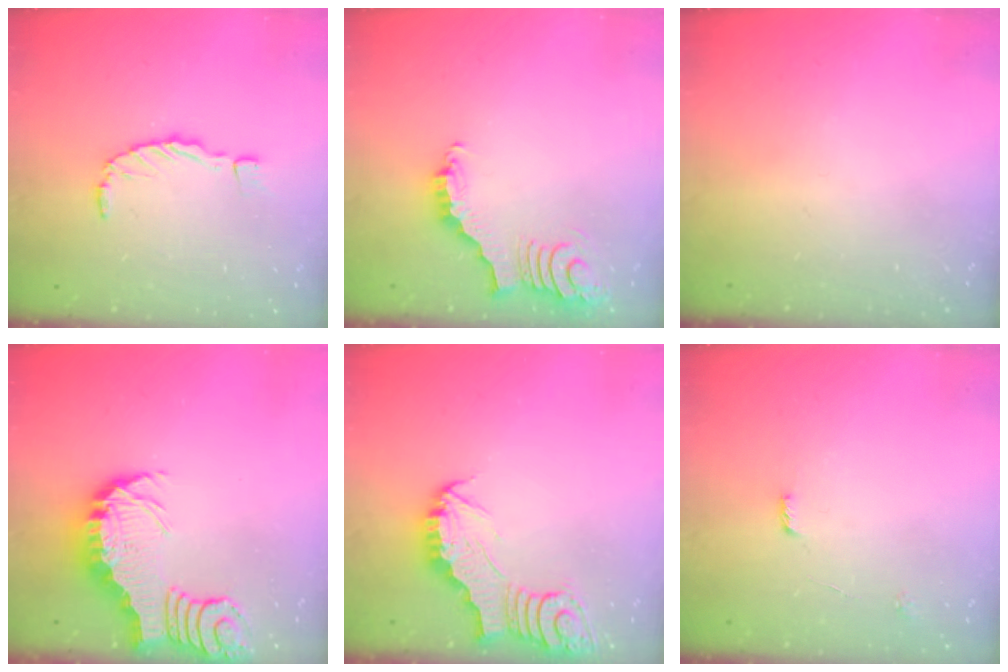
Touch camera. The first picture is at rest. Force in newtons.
{"total": 3.9, "press": 3.9, "slide": 0.6}
{"total": 0.0}
{"total": 3.2, "press": 3.2, "slide": 0.5}
{"total": 3.2, "press": 3.2, "slide": 0.5}
{"total": 5.5, "press": 5.5, "slide": 0.4}